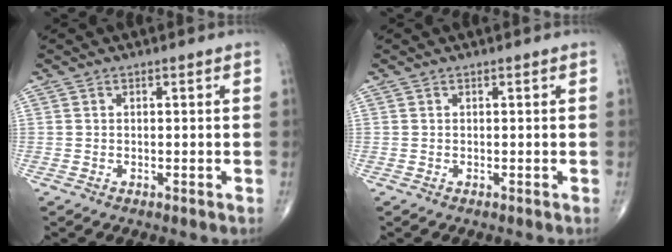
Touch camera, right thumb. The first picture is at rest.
{"total": 0.0}